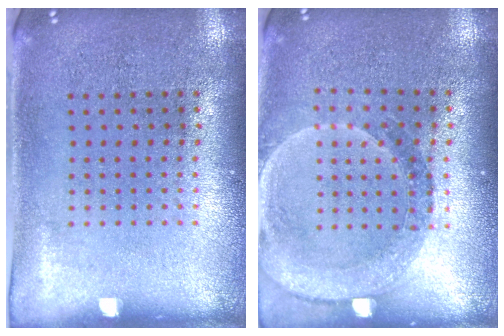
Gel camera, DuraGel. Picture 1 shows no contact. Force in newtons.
{"total": 1.5, "press": 1.4, "slide": 0.5}